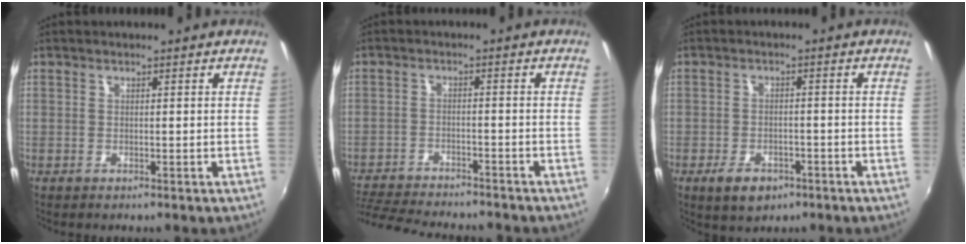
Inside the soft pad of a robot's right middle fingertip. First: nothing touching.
{"total": 14.3, "force": [-12.9, 2.8, 5.7], "torque": [-0.133, -0.019, -0.202]}
{"total": 5.8, "force": [-3.5, 3.2, 3.3], "torque": [-0.081, -0.008, -0.053]}